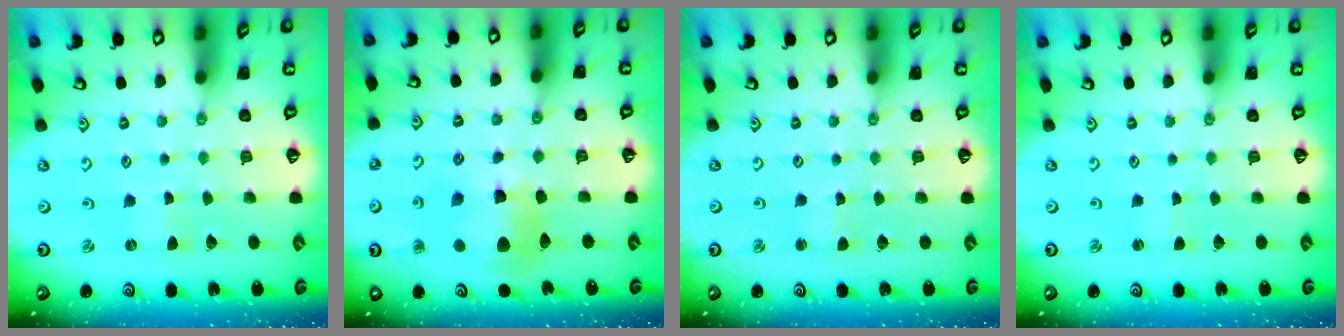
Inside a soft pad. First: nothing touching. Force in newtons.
{"total": 11.2, "press": 11.2, "slide": 1.4}
{"total": 1.9, "press": 1.9, "slide": 0.3}
{"total": 0.0}